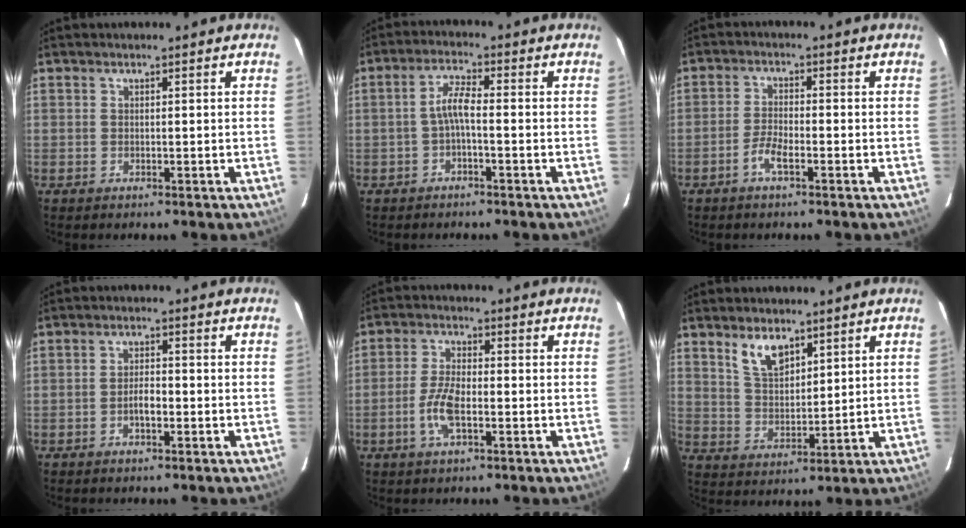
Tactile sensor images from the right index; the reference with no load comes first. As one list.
[{"total": 3.4, "force": [-1.2, 0.5, 3.2], "torque": [-0.067, 0.011, -0.026]}, {"total": 3.5, "force": [-2.2, 0.7, 2.6], "torque": [-0.066, 0.003, -0.044]}, {"total": 2.6, "force": [-1.2, 0.9, 2.1], "torque": [-0.045, 0.005, -0.021]}, {"total": 6.2, "force": [-2.1, 2.2, 5.3], "torque": [-0.114, 0.004, -0.043]}, {"total": 6.9, "force": [4.5, 3.2, 4.1], "torque": [-0.074, 0.004, 0.091]}]